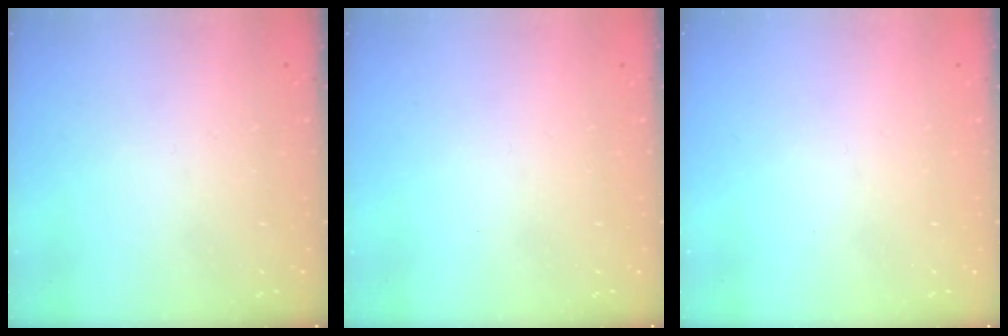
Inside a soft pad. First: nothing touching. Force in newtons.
{"total": 0.0}
{"total": 0.0}